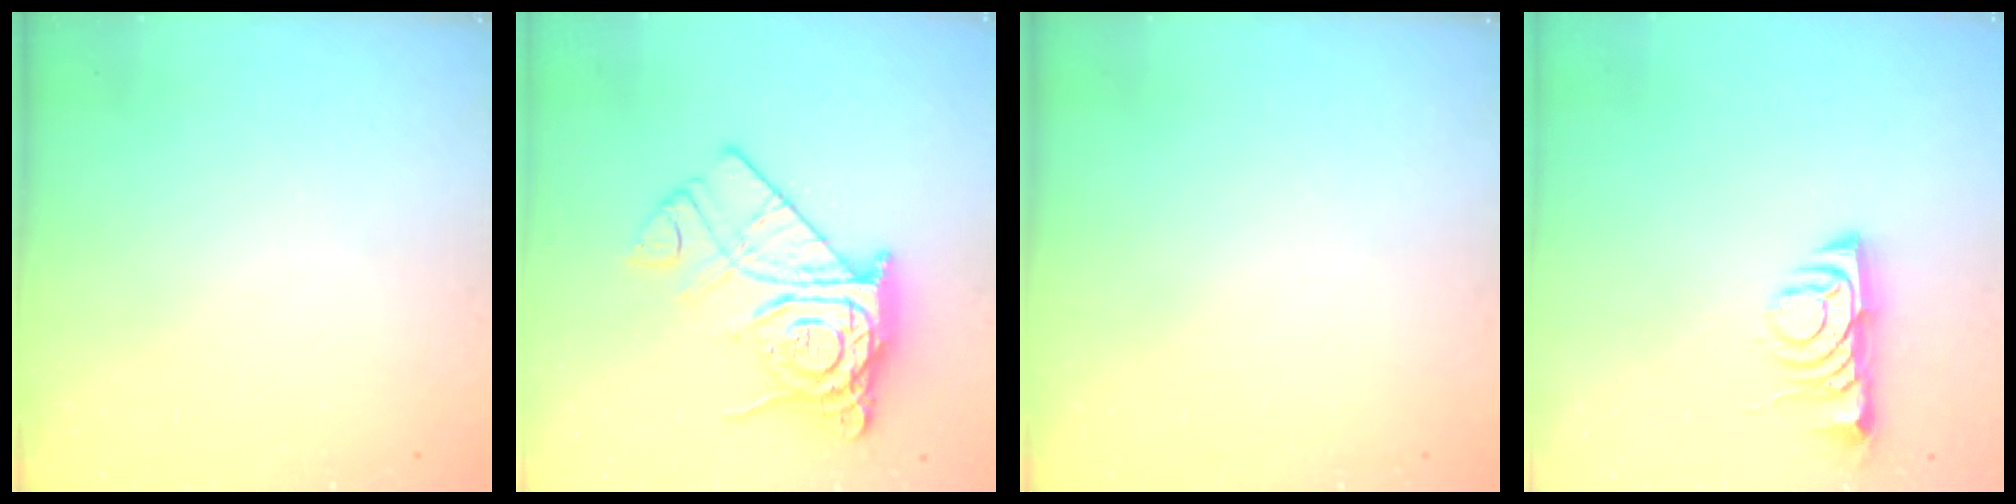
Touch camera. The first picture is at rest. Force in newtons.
{"total": 18.3, "press": 18.2, "slide": 1.7}
{"total": 0.0}
{"total": 5.5, "press": 5.4, "slide": 0.7}